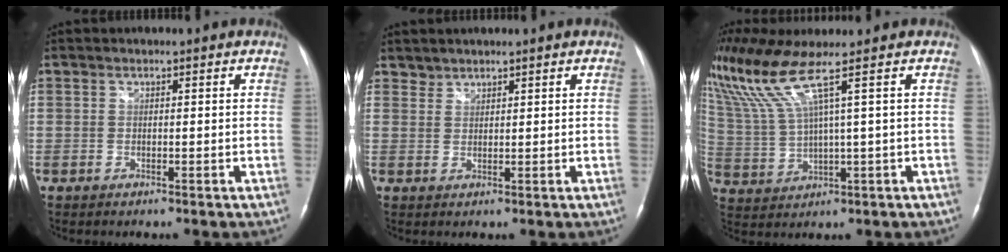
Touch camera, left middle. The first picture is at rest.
{"total": 1.4, "force": [1.3, 0.4, -0.4], "torque": [0.009, 0.006, 0.024]}
{"total": 8.2, "force": [5.2, -1.8, 6.0], "torque": [-0.140, 0.008, 0.120]}